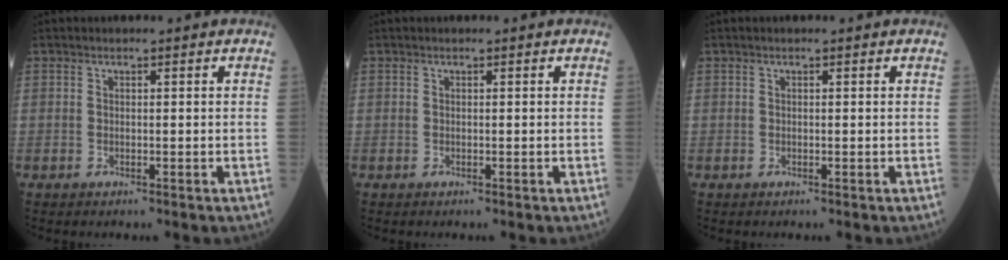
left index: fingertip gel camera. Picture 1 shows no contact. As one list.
[{"total": 0.0}, {"total": 0.0}]